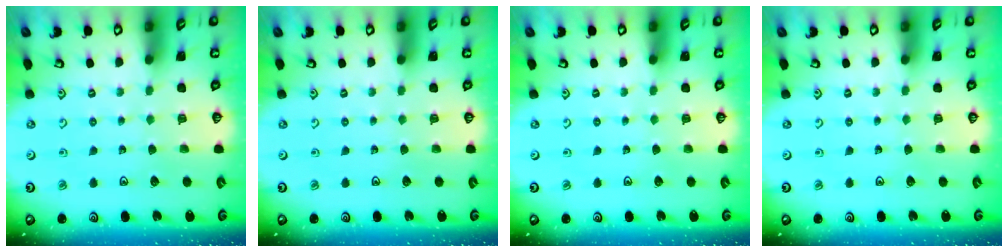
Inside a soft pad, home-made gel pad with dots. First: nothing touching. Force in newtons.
{"total": 0.0}
{"total": 0.0}
{"total": 0.0}